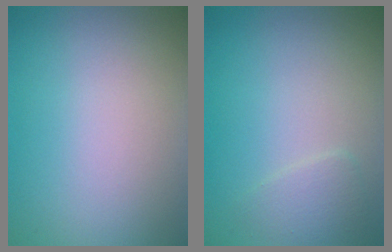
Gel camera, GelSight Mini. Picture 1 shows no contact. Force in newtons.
{"total": 1.5, "press": 1.5, "slide": 0.1}